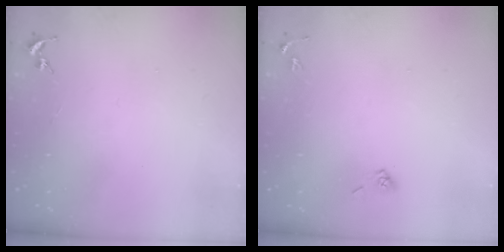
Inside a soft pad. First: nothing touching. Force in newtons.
{"total": 3.9, "press": 3.5, "slide": 1.7}